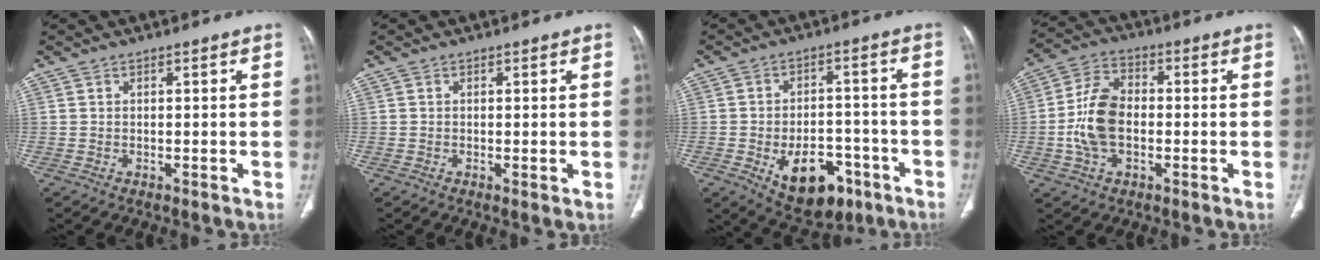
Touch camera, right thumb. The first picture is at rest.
{"total": 0.9, "force": [-0.1, 0.2, 0.9], "torque": [-0.020, -0.005, -0.003]}
{"total": 13.6, "force": [-6.0, 8.2, 9.1], "torque": [-0.104, 0.031, -0.077]}
{"total": 10.9, "force": [-1.3, 6.9, 8.3], "torque": [-0.161, 0.023, -0.031]}